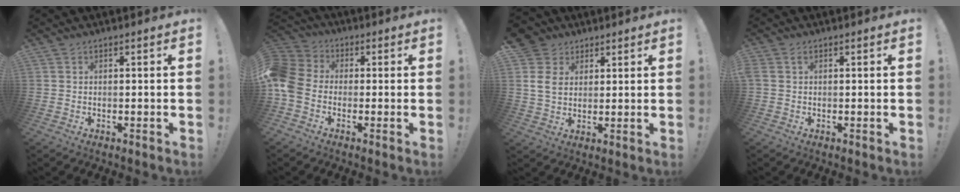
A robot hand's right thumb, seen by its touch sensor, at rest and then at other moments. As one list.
[{"total": 9.2, "force": [-3.1, 6.8, 5.2], "torque": [-0.117, 0.025, -0.057]}, {"total": 8.6, "force": [3.1, 7.1, 3.7], "torque": [-0.062, -0.012, 0.062]}, {"total": 1.0, "force": [0.4, 0.3, 0.9], "torque": [-0.020, 0.002, 0.007]}]